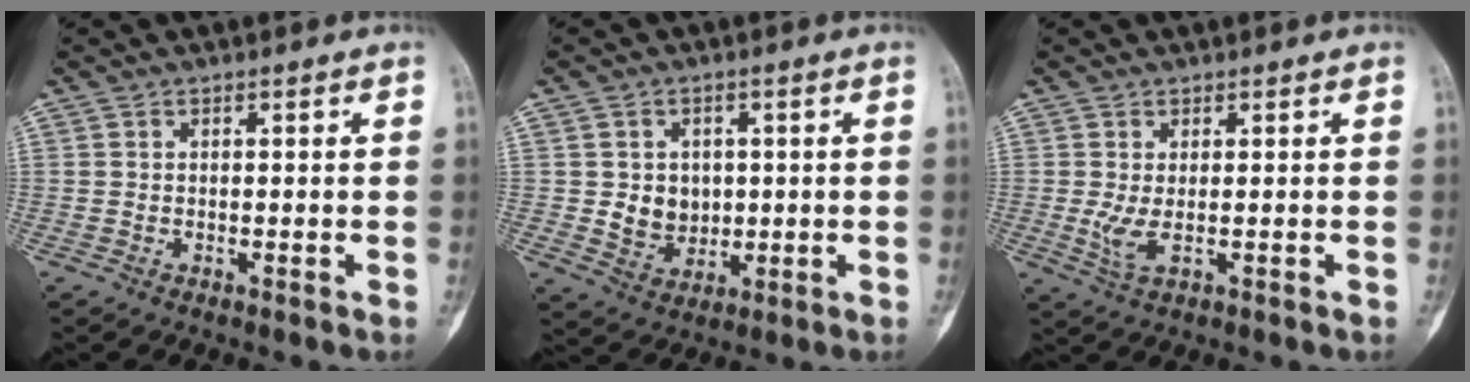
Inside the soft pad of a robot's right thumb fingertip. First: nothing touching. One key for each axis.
{"total": 6.2, "fx": 0.4, "fy": 5.3, "fz": 3.2, "tx": -0.023, "ty": -0.004, "tz": 0.017}
{"total": 3.2, "fx": -0.1, "fy": 1.1, "fz": 3.1, "tx": -0.079, "ty": -0.010, "tz": 0.005}